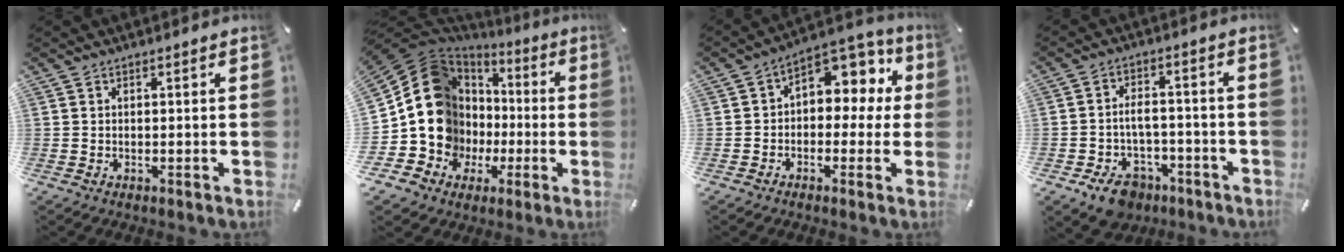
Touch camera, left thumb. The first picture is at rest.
{"total": 17.2, "force": [-0.8, 15.9, 6.7], "torque": [-0.143, -0.026, 0.012]}
{"total": 7.7, "force": [2.5, 5.8, 4.5], "torque": [-0.058, -0.026, 0.042]}
{"total": 8.3, "force": [-3.7, 5.9, 4.6], "torque": [-0.076, 0.028, -0.062]}